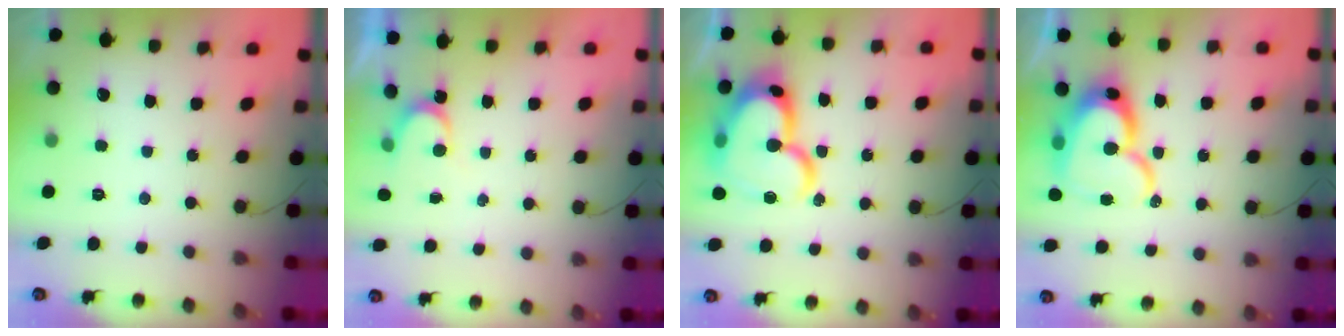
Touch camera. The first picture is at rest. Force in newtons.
{"total": 2.8, "press": 2.8, "slide": 0.2}
{"total": 24.5, "press": 24.4, "slide": 2.8}
{"total": 19.5, "press": 19.4, "slide": 2.0}